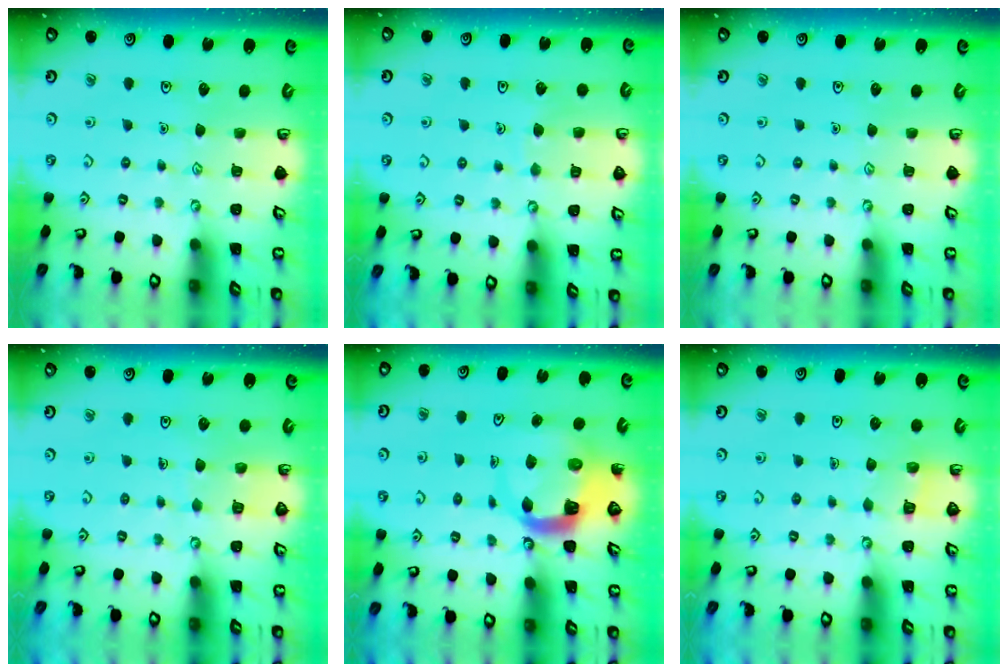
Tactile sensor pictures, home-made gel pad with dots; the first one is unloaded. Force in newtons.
{"total": 3.5, "press": 3.5, "slide": 0.3}
{"total": 0.0}
{"total": 4.2, "press": 4.2, "slide": 0.2}
{"total": 5.8, "press": 5.7, "slide": 0.7}
{"total": 4.2, "press": 4.2, "slide": 0.4}